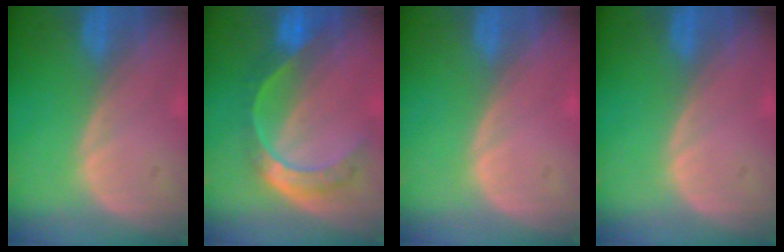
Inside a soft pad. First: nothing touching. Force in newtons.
{"total": 7.9, "press": 6.5, "slide": 4.4}
{"total": 0.7, "press": 0.0, "slide": 0.7}
{"total": 0.0}